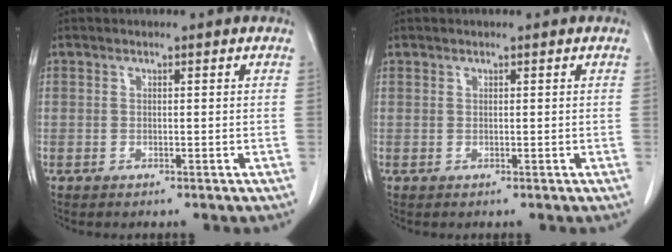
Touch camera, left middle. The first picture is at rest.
{"total": 0.0}